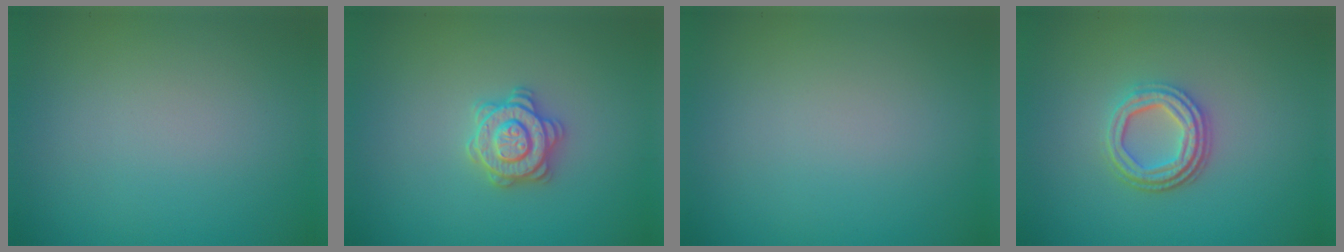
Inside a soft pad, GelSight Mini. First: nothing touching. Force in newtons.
{"total": 2.9, "press": 2.8, "slide": 0.6}
{"total": 0.0}
{"total": 3.6, "press": 3.0, "slide": 2.1}